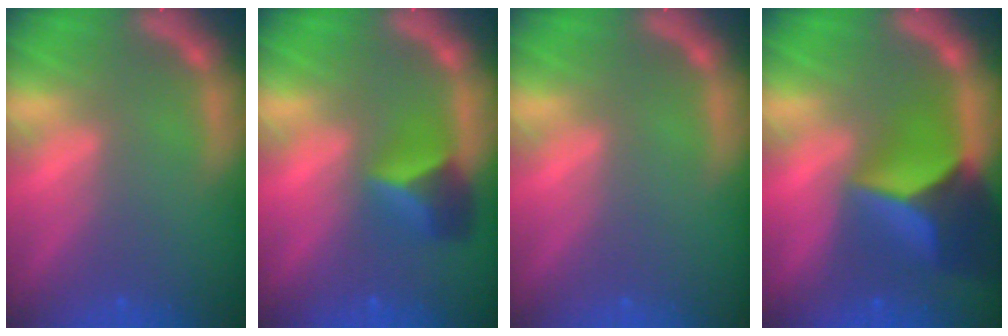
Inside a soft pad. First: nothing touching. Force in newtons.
{"total": 4.0}
{"total": 0.0}
{"total": 9.5}